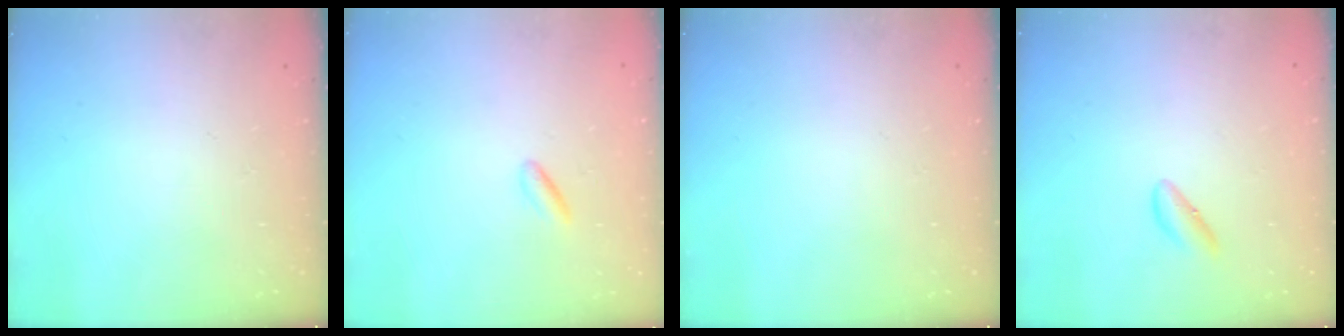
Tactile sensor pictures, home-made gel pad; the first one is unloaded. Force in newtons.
{"total": 1.4, "press": 1.3, "slide": 0.7}
{"total": 0.0}
{"total": 2.8, "press": 2.7, "slide": 0.8}